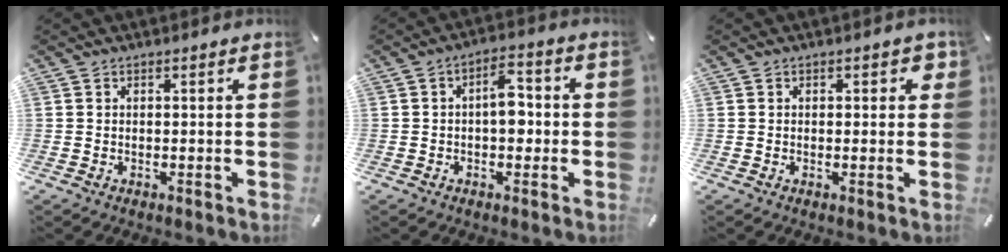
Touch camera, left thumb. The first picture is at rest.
{"total": 6.9, "force": [-0.5, 3.9, 5.7], "torque": [-0.077, 0.010, -0.013]}
{"total": 1.7, "force": [0.2, 1.0, 1.4], "torque": [-0.010, 0.000, -0.002]}